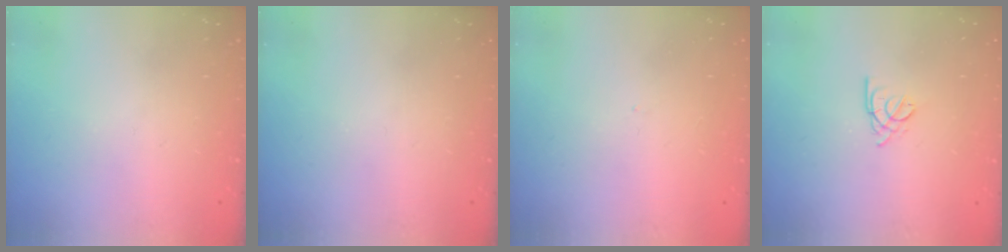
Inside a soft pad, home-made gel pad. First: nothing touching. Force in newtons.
{"total": 0.0}
{"total": 0.0}
{"total": 1.6, "press": 1.5, "slide": 0.5}